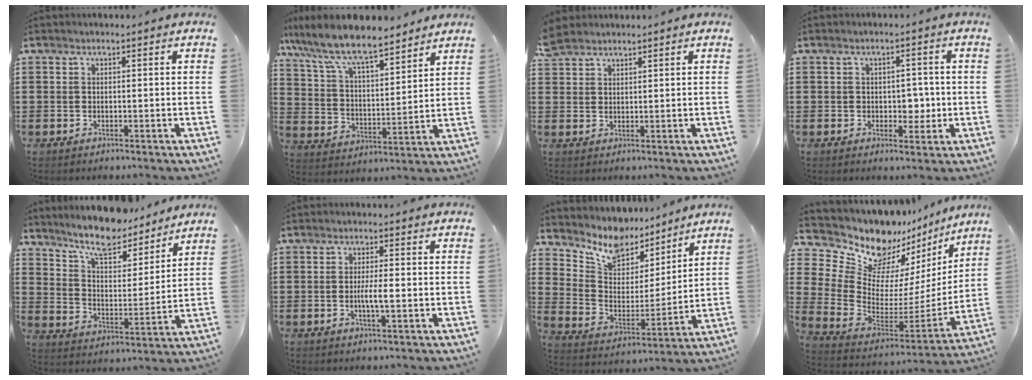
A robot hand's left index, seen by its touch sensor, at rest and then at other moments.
{"total": 9.1, "force": [8.1, 1.5, 4.0], "torque": [-0.111, -0.042, 0.140]}
{"total": 3.2, "force": [2.9, 1.3, 0.6], "torque": [-0.021, 0.002, 0.057]}
{"total": 3.6, "force": [-0.1, 2.4, 2.6], "torque": [-0.040, 0.000, -0.010]}
{"total": 8.9, "force": [8.1, 1.6, 3.5], "torque": [-0.093, -0.049, 0.143]}
{"total": 3.5, "force": [-0.6, 0.6, 3.4], "torque": [-0.066, -0.004, -0.014]}
{"total": 9.1, "force": [8.1, 4.0, 1.4], "torque": [-0.063, -0.061, 0.146]}
{"total": 10.5, "force": [8.1, 5.8, 3.3], "torque": [-0.101, -0.071, 0.148]}